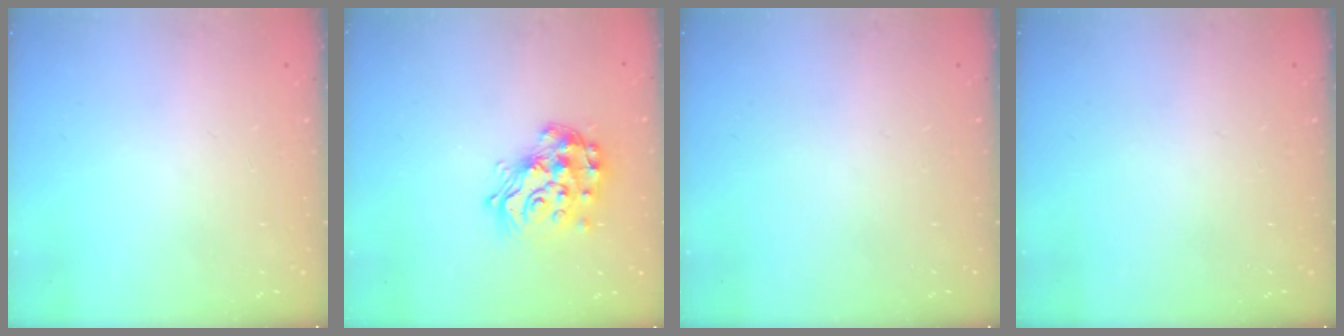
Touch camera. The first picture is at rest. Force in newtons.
{"total": 17.6, "press": 17.6, "slide": 1.2}
{"total": 0.0}
{"total": 0.0}